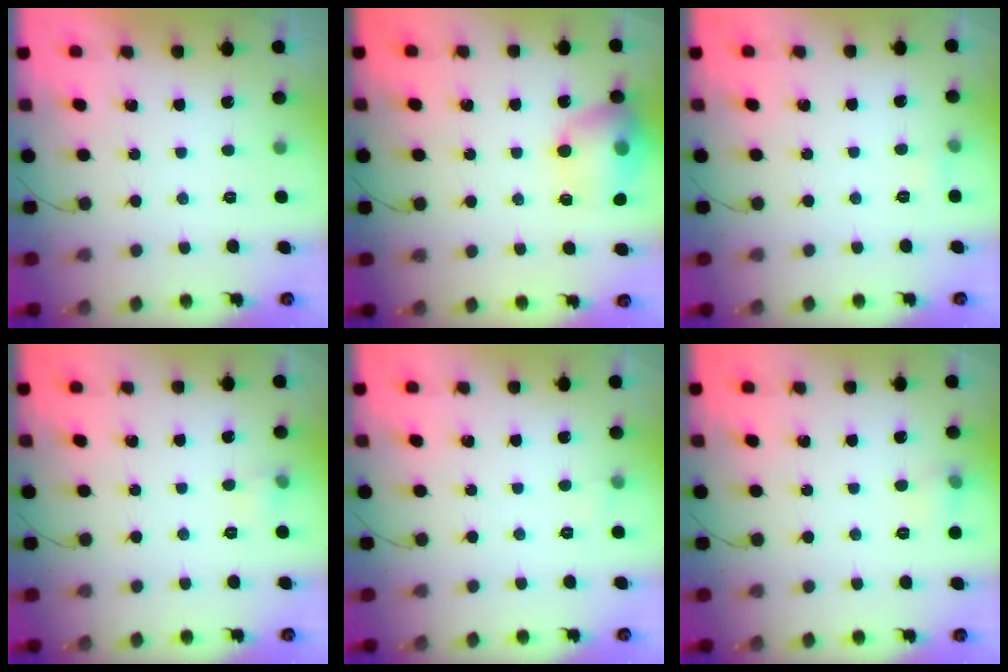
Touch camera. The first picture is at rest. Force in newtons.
{"total": 15.3, "press": 15.1, "slide": 2.0}
{"total": 3.4, "press": 3.2, "slide": 1.2}
{"total": 3.7, "press": 3.5, "slide": 1.0}
{"total": 2.6, "press": 2.4, "slide": 1.0}
{"total": 5.3, "press": 5.1, "slide": 1.5}